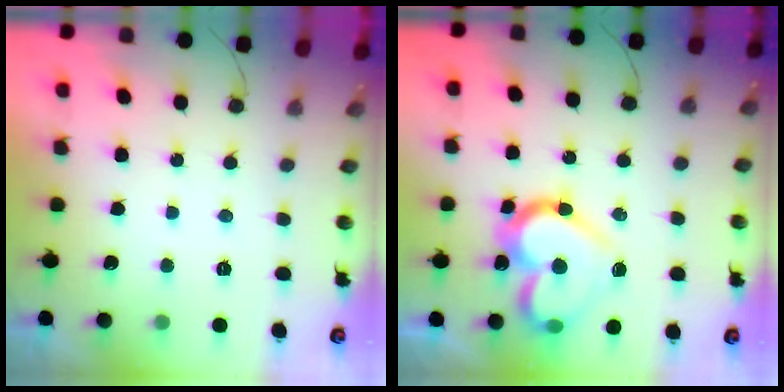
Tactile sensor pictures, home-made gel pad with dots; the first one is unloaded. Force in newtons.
{"total": 17.4, "press": 17.3, "slide": 2.0}